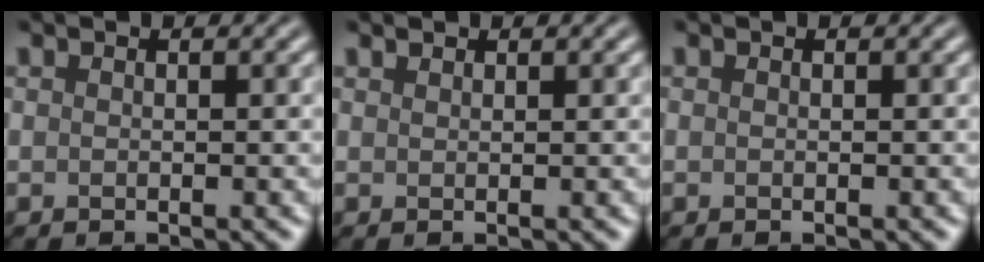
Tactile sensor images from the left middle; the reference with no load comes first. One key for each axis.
{"total": 0.6, "fx": 0.6, "fy": 0.2, "fz": 0.1, "tx": -0.005, "ty": 0.000, "tz": 0.013}
{"total": 0.0}